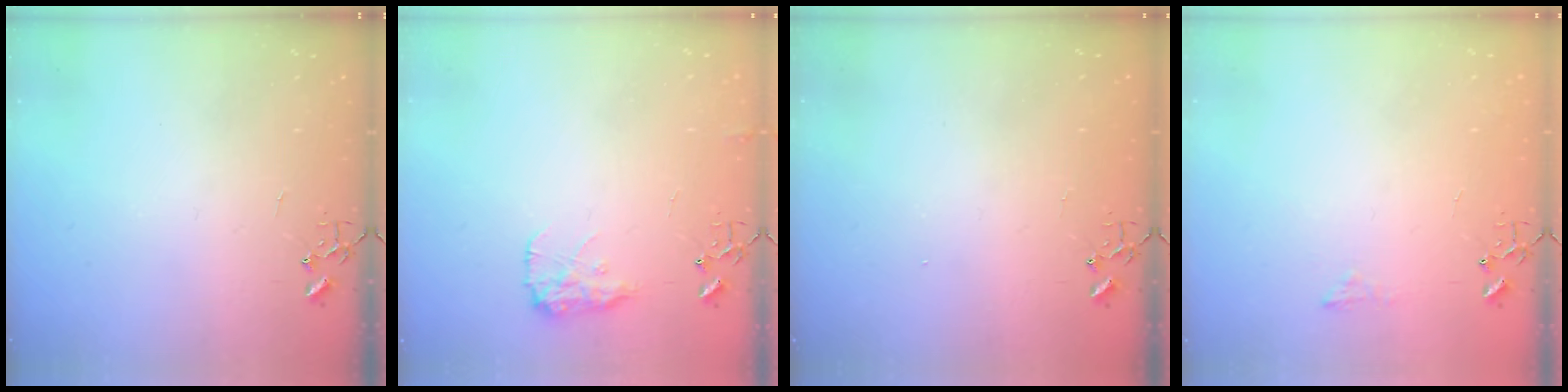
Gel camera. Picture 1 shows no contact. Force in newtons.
{"total": 9.8, "press": 9.8, "slide": 0.2}
{"total": 1.3, "press": 1.2, "slide": 0.1}
{"total": 5.9, "press": 5.9, "slide": 0.8}